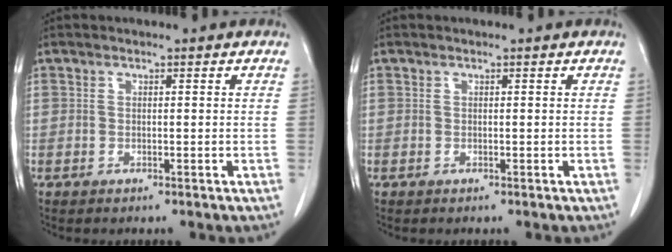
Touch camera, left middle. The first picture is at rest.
{"total": 0.0}